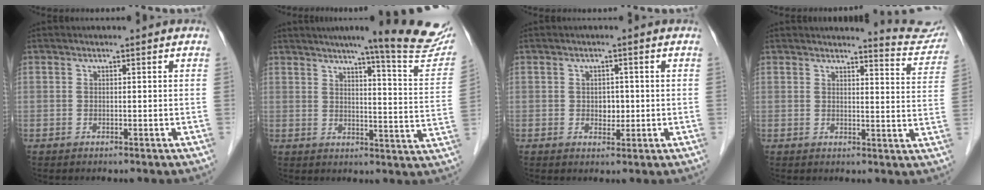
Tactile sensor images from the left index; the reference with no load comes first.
{"total": 17.9, "force": [15.1, 0.0, 9.6], "torque": [-0.112, -0.052, 0.171]}
{"total": 2.1, "force": [-0.1, 1.6, 1.4], "torque": [-0.019, 0.000, 0.001]}
{"total": 7.6, "force": [7.6, 0.0, 0.3], "torque": [-0.002, -0.049, 0.069]}